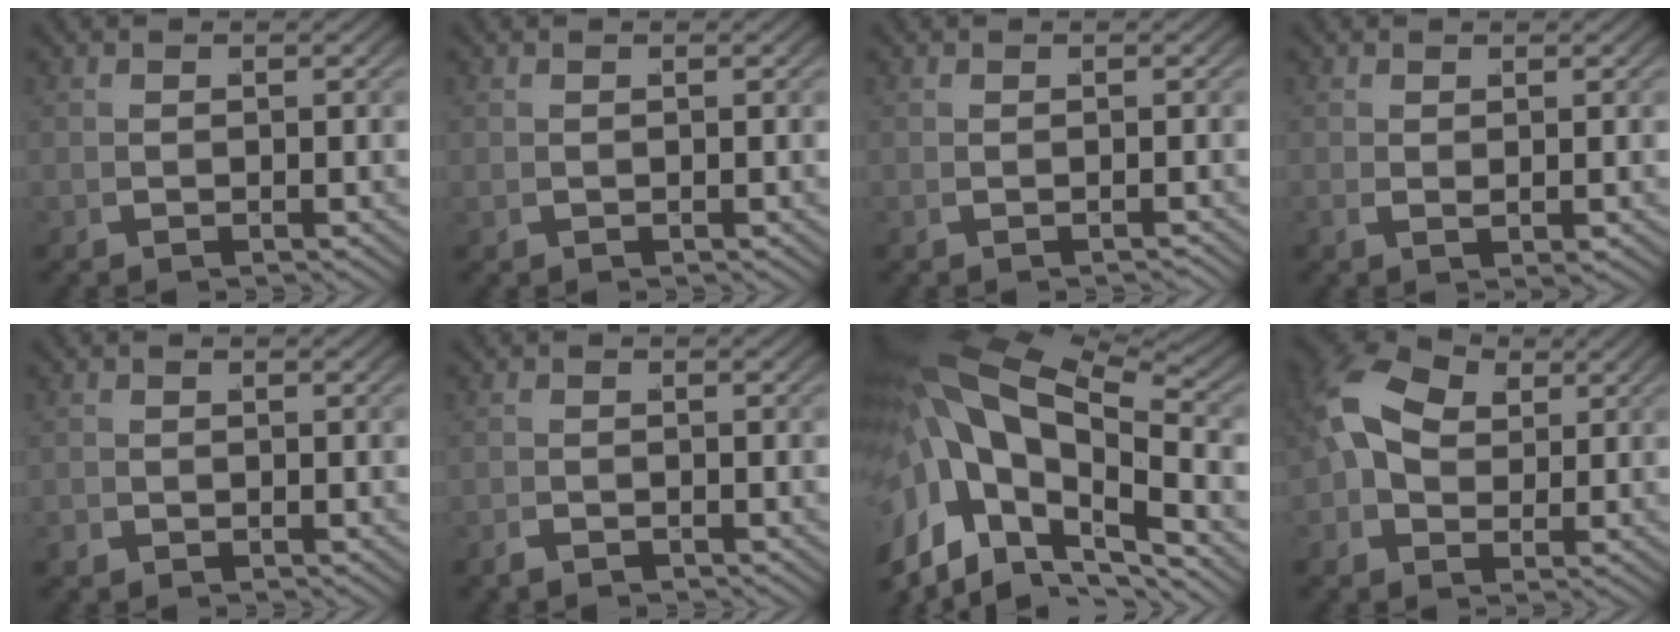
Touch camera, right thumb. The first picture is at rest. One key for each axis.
{"total": 0.0}
{"total": 0.7, "fx": -0.4, "fy": -0.4, "fz": -0.3, "tx": 0.004, "ty": 0.002, "tz": -0.008}
{"total": 0.7, "fx": 0.4, "fy": -0.3, "fz": 0.5, "tx": -0.001, "ty": 0.003, "tz": 0.007}
{"total": 1.0, "fx": -0.6, "fy": 0.8, "fz": 0.2, "tx": -0.004, "ty": -0.003, "tz": -0.012}
{"total": 1.3, "fx": -1.2, "fy": 0.0, "fz": -0.5, "tx": 0.011, "ty": 0.004, "tz": -0.027}
{"total": 11.8, "fx": -0.8, "fy": 6.8, "fz": 9.7, "tx": -0.202, "ty": -0.018, "tz": -0.008}
{"total": 8.2, "fx": 2.0, "fy": 6.0, "fz": 5.3, "tx": -0.123, "ty": 0.001, "tz": 0.025}